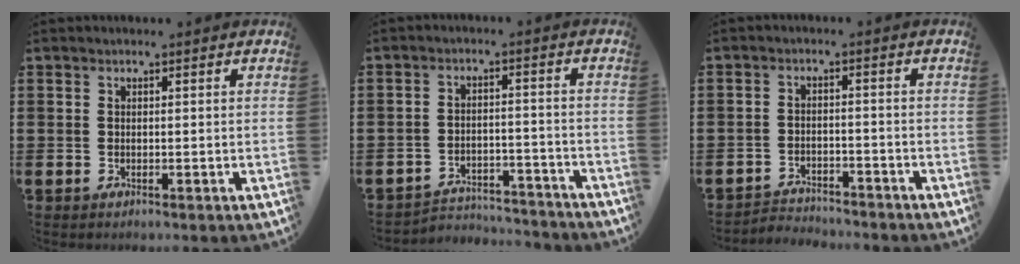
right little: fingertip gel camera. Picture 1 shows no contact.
{"total": 3.7, "force": [-3.6, 0.7, 0.3], "torque": [-0.009, 0.007, -0.078]}
{"total": 2.6, "force": [-2.5, 0.4, -0.2], "torque": [-0.006, 0.002, -0.056]}